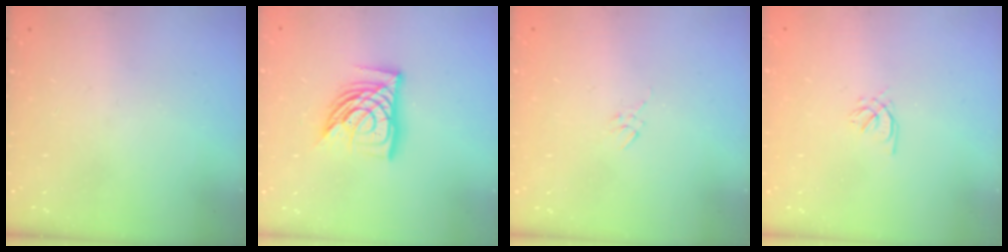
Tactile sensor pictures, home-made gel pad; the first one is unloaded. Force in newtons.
{"total": 12.7, "press": 12.6, "slide": 1.5}
{"total": 2.7, "press": 2.7, "slide": 0.5}
{"total": 0.9, "press": 0.8, "slide": 0.4}